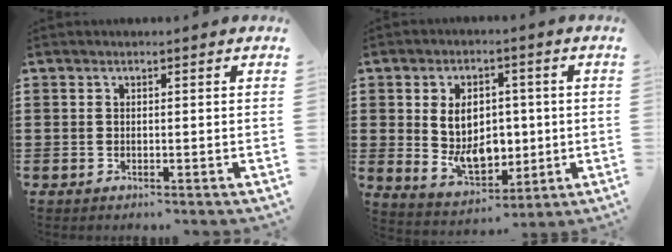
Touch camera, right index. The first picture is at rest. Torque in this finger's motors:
{"motor_torque": [2.14, 0.00, 0.61, 0.21]}